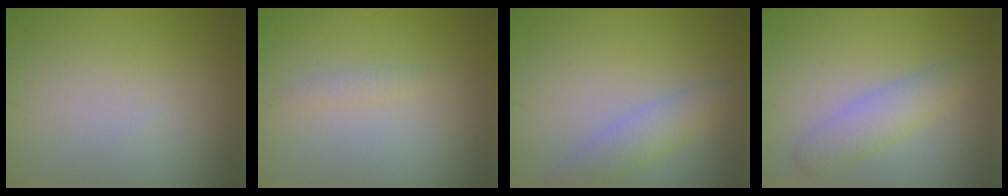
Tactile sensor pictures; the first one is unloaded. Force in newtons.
{"total": 0.9, "press": 0.9, "slide": 0.0}
{"total": 2.6, "press": 2.6, "slide": 0.1}
{"total": 2.9, "press": 2.9, "slide": 0.1}